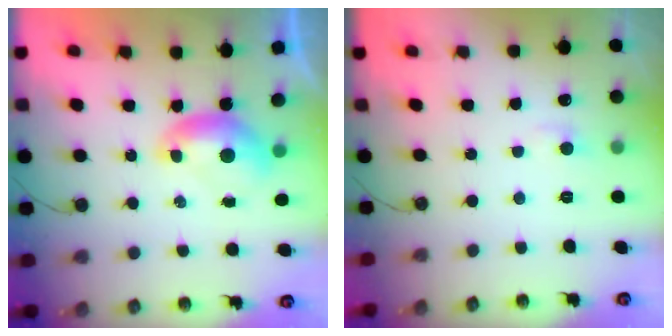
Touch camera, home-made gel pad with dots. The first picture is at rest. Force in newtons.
{"total": 0.8, "press": 0.0, "slide": 0.8}